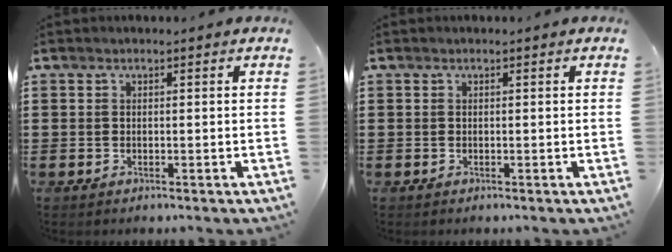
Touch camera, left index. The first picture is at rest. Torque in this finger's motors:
{"motor_torque": [0.00, 0.00, 0.00, 0.01]}